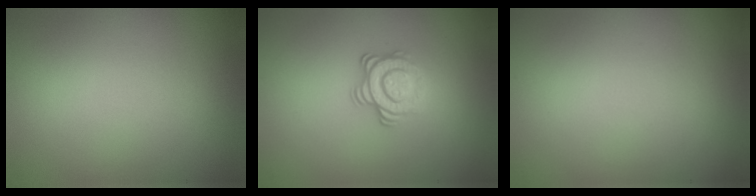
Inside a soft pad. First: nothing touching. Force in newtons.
{"total": 3.5, "press": 2.5, "slide": 2.4}
{"total": 0.0}